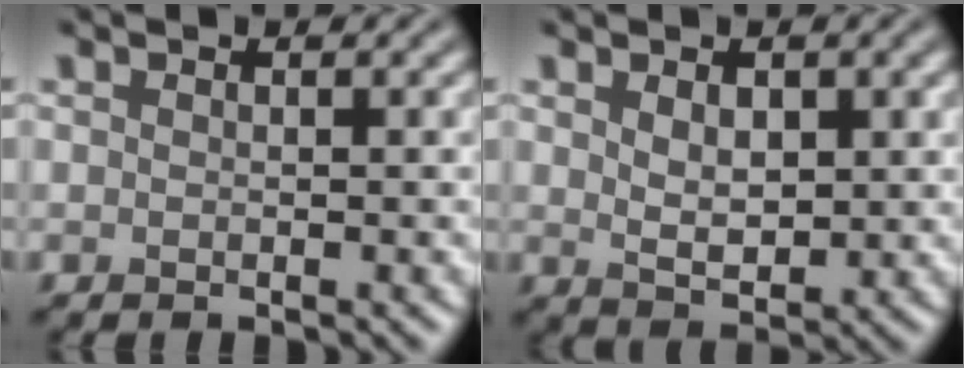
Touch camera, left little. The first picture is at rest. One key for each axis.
{"total": 3.1, "fx": 0.8, "fy": 1.8, "fz": 2.4, "tx": -0.045, "ty": -0.005, "tz": 0.020}